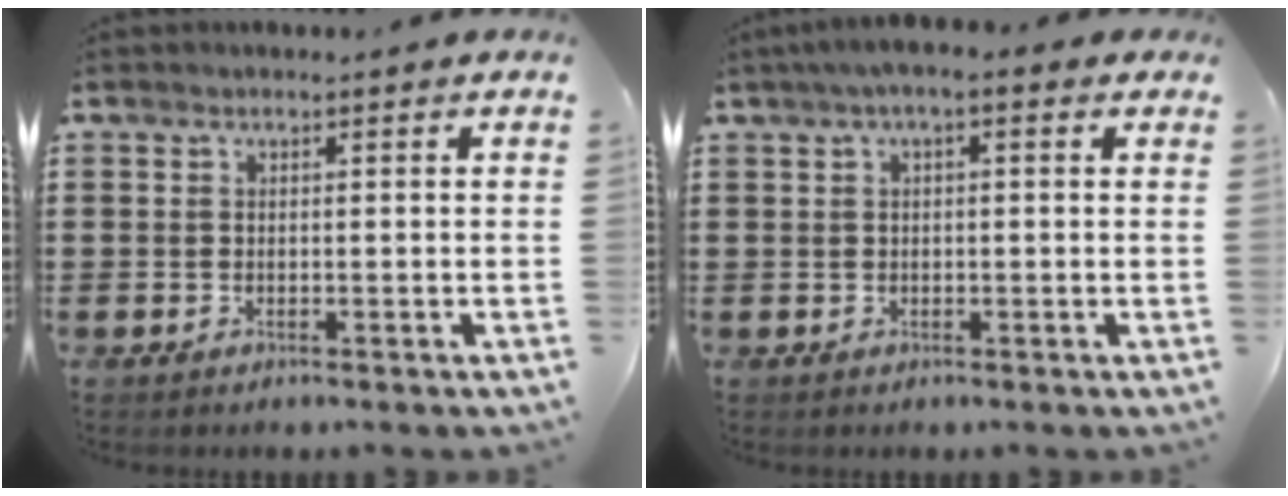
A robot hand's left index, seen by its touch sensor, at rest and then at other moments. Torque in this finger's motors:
{"motor_torque": [2.14, 0.00, 0.76, 0.20]}